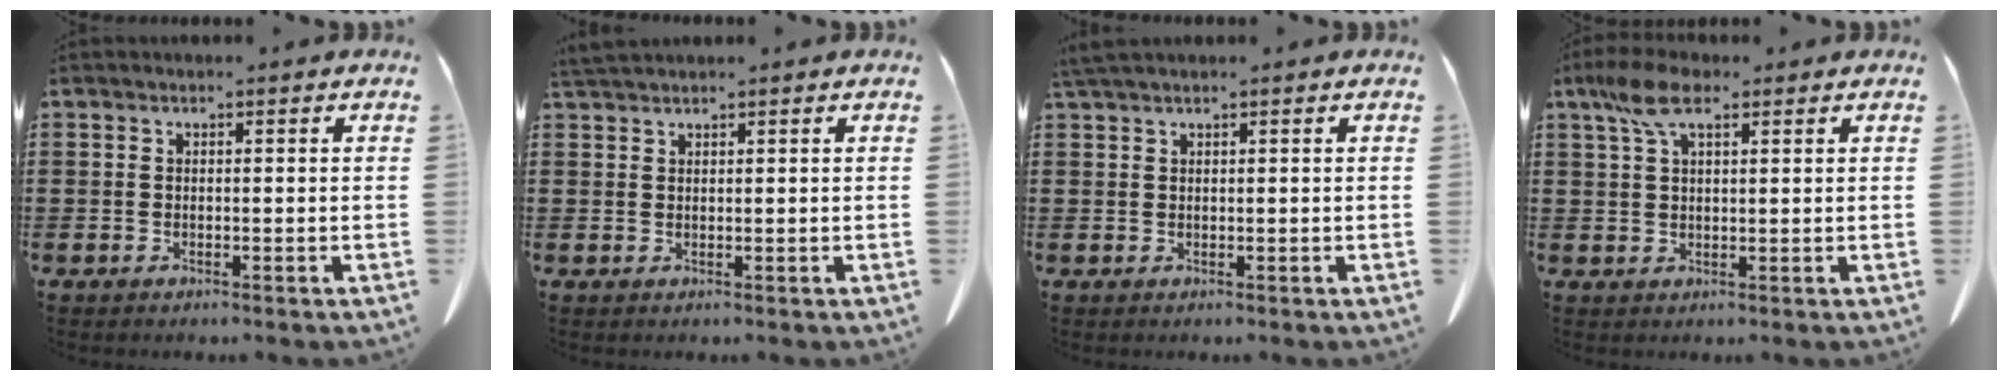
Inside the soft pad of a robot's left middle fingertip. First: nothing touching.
{"total": 1.6, "force": [1.5, 0.1, 0.6], "torque": [-0.015, -0.001, 0.031]}
{"total": 1.3, "force": [1.1, -0.1, 0.7], "torque": [-0.016, -0.002, 0.022]}
{"total": 6.3, "force": [3.2, 2.3, 4.9], "torque": [-0.111, 0.007, 0.056]}